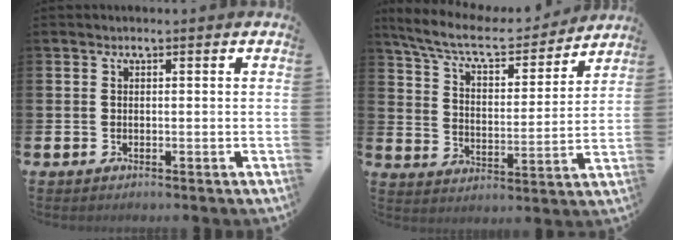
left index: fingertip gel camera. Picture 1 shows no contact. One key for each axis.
{"total": 9.0, "fx": 8.1, "fy": 1.9, "fz": 3.5, "tx": -0.099, "ty": -0.052, "tz": 0.136}